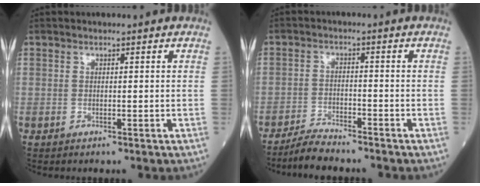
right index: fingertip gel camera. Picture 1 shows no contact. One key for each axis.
{"total": 4.5, "fx": -4.3, "fy": 0.2, "fz": 1.3, "tx": -0.027, "ty": -0.016, "tz": -0.080}